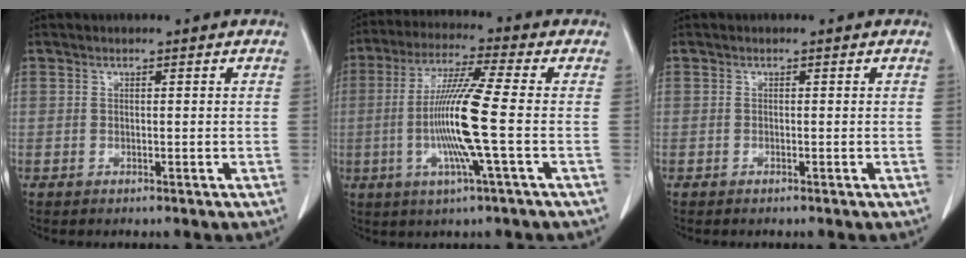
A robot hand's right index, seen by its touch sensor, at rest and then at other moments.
{"total": 11.7, "force": [-1.8, -1.0, 11.5], "torque": [-0.230, -0.009, -0.041]}
{"total": 0.0}